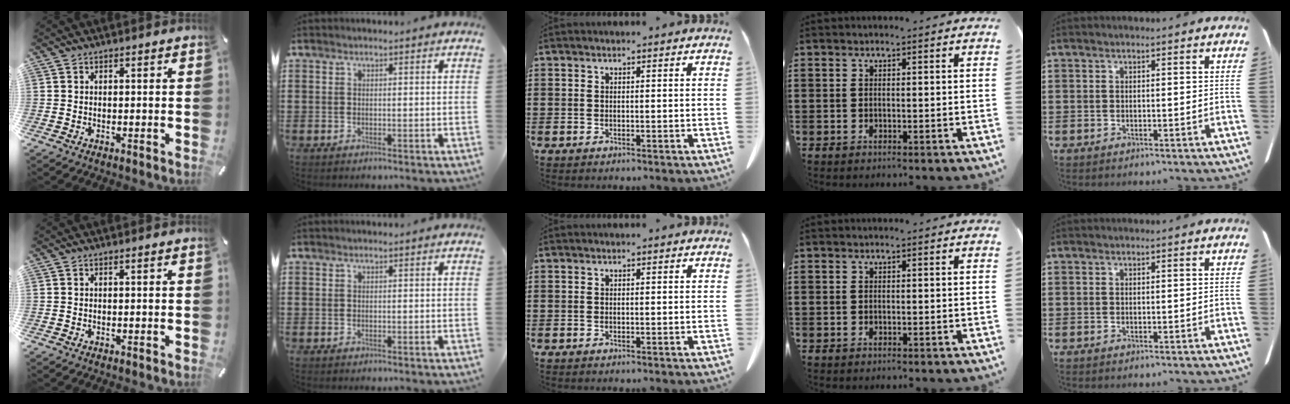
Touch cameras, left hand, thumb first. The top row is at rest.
{}